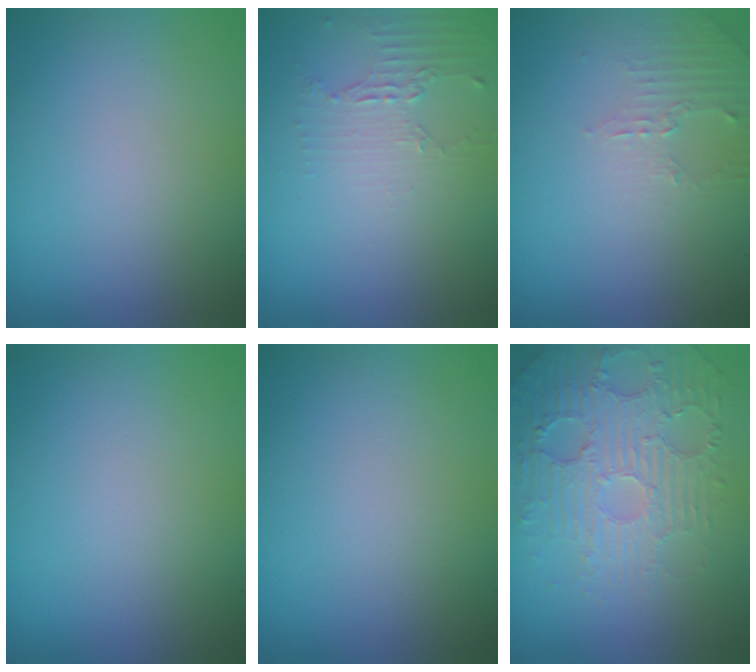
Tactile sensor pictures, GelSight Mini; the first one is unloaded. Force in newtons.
{"total": 1.9, "press": 1.4, "slide": 1.3}
{"total": 1.8, "press": 1.7, "slide": 0.5}
{"total": 0.0}
{"total": 0.0}
{"total": 5.5, "press": 3.8, "slide": 4.0}